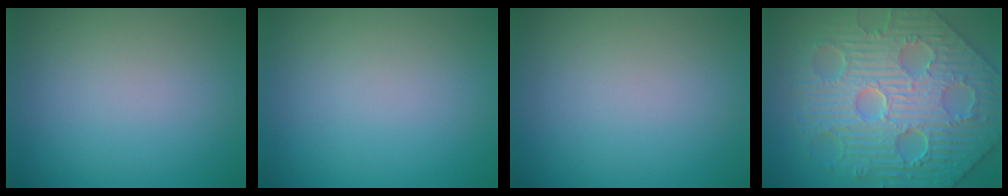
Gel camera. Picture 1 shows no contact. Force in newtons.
{"total": 0.0}
{"total": 0.0}
{"total": 10.1, "press": 7.9, "slide": 6.2}